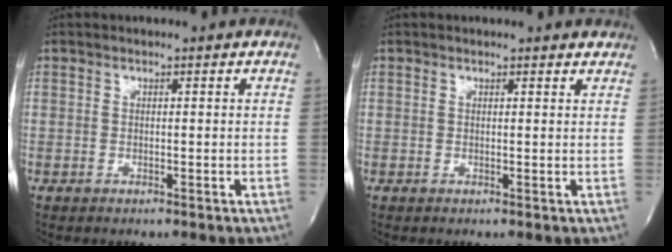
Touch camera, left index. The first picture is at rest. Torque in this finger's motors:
{"motor_torque": [0.14, -0.06, -0.06, -0.01]}